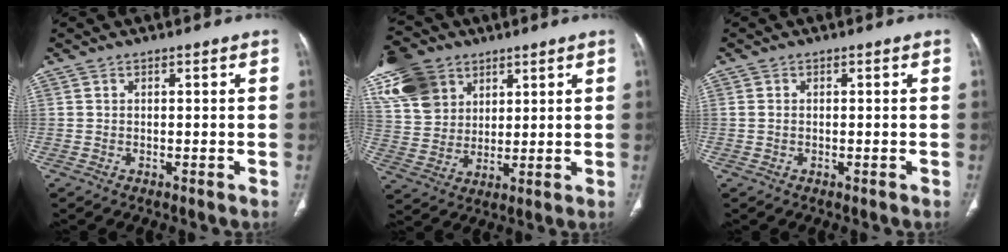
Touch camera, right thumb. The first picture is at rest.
{"total": 15.8, "force": [8.1, 11.5, 7.2], "torque": [-0.132, -0.004, 0.157]}
{"total": 0.7, "force": [-0.1, 0.5, 0.5], "torque": [-0.011, 0.001, -0.001]}